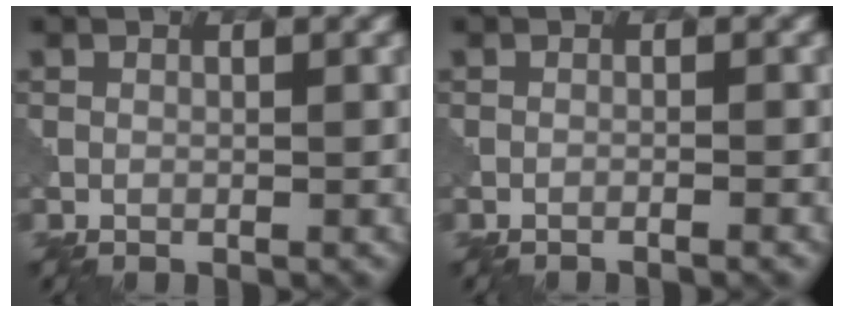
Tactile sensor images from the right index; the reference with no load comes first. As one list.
[{"total": 1.1, "force": [-0.7, 0.2, 0.8], "torque": [-0.011, 0.002, -0.021]}]